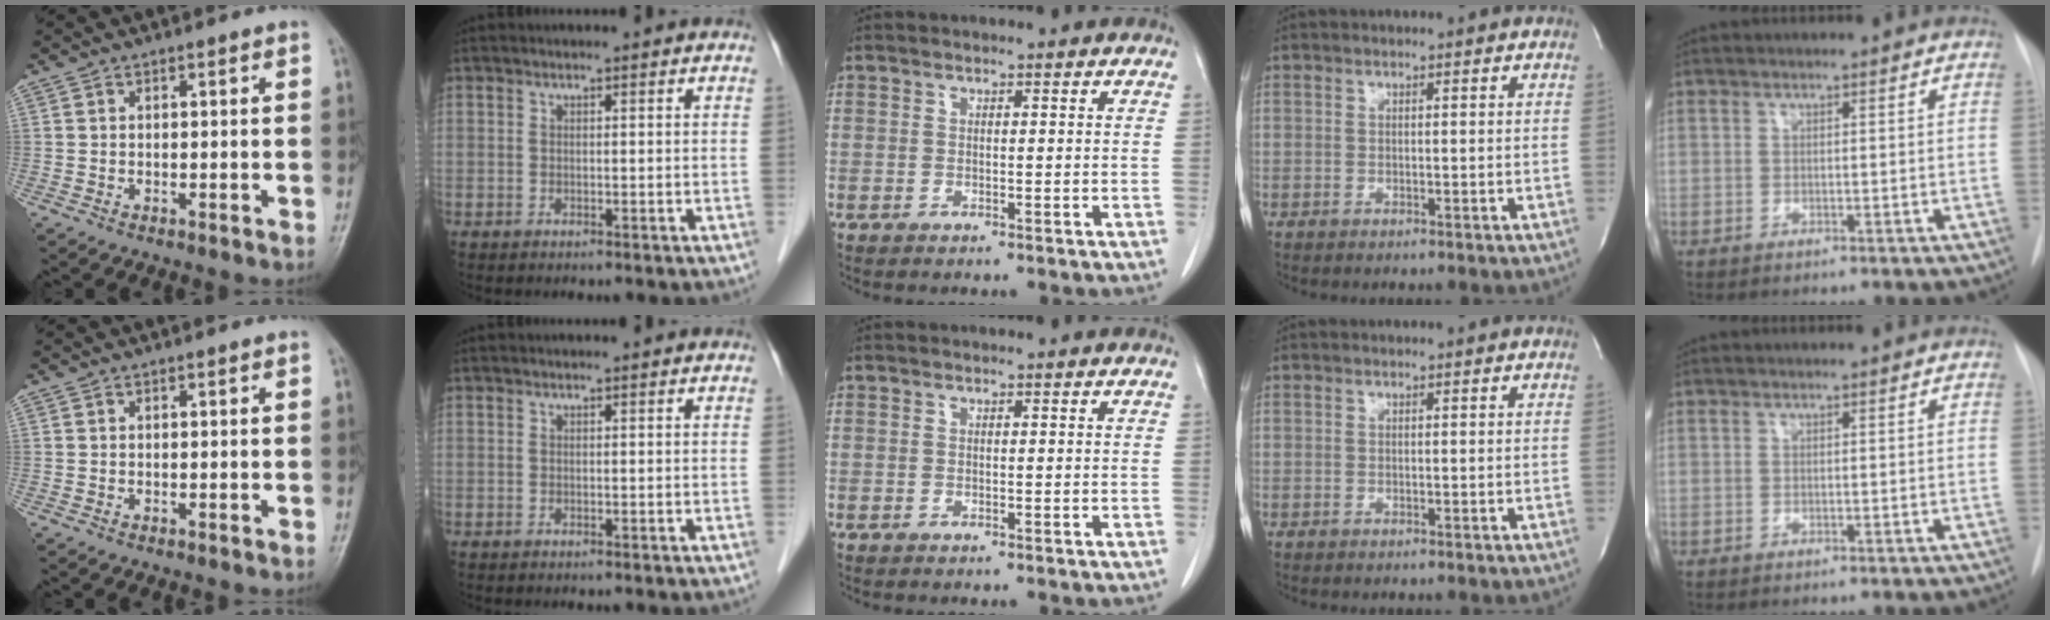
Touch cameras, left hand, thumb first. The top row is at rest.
{}